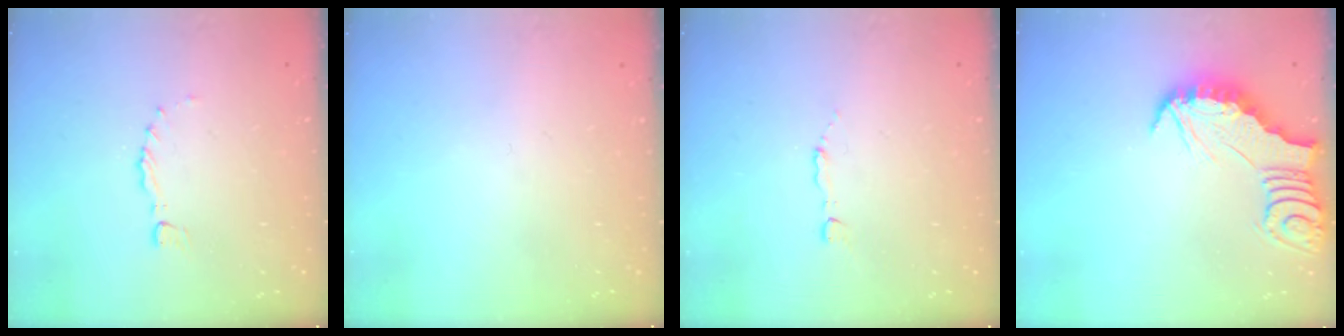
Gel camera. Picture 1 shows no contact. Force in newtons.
{"total": 0.0}
{"total": 1.2, "press": 1.2, "slide": 0.2}
{"total": 2.8, "press": 2.8, "slide": 0.3}